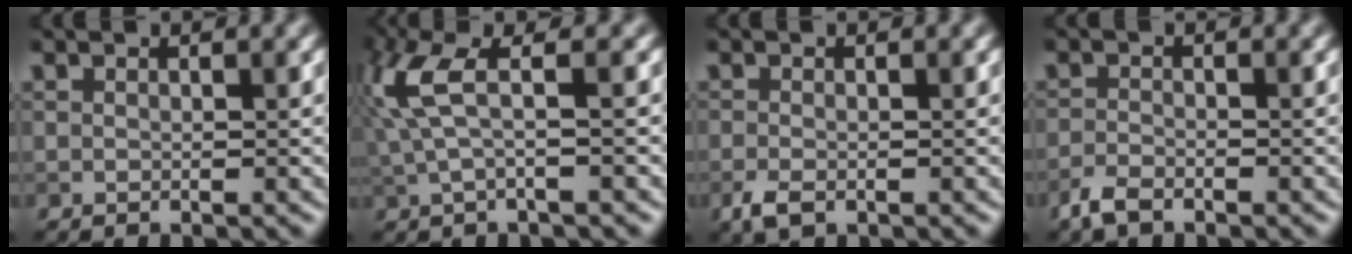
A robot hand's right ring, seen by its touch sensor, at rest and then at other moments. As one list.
[{"total": 4.4, "force": [1.0, 1.1, 4.2], "torque": [-0.104, 0.011, 0.016]}, {"total": 1.9, "force": [-1.0, 0.9, 1.3], "torque": [-0.030, -0.004, -0.022]}, {"total": 2.1, "force": [-1.7, 0.7, 1.0], "torque": [-0.025, -0.002, -0.040]}]